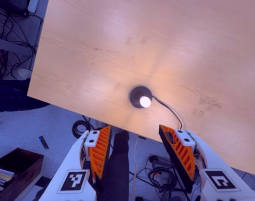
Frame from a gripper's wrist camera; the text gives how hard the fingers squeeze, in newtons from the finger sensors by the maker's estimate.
{"total": 0.0}